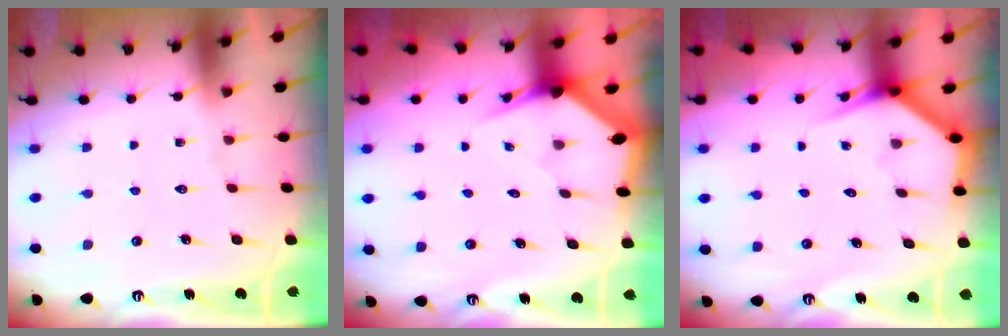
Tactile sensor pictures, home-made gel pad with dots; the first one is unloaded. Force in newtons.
{"total": 3.3, "press": 3.3, "slide": 0.2}
{"total": 3.5, "press": 3.5, "slide": 0.3}